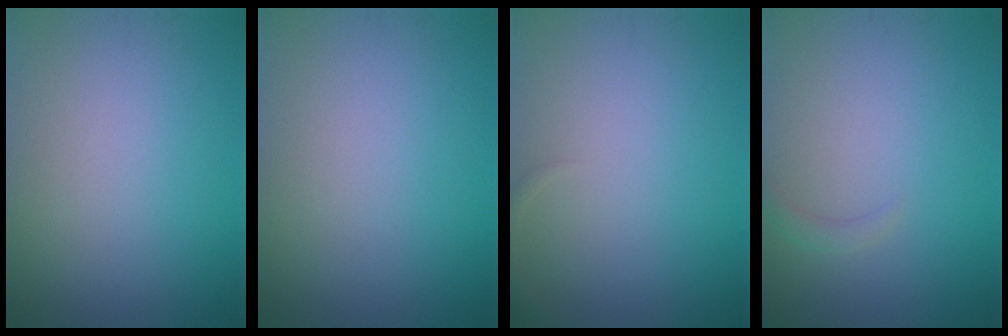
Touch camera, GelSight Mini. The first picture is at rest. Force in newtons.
{"total": 0.0}
{"total": 0.7, "press": 0.7, "slide": 0.1}
{"total": 0.9, "press": 0.9, "slide": 0.2}